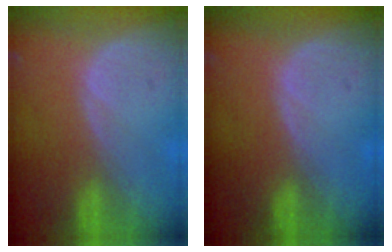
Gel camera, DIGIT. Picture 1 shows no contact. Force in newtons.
{"total": 0.0}